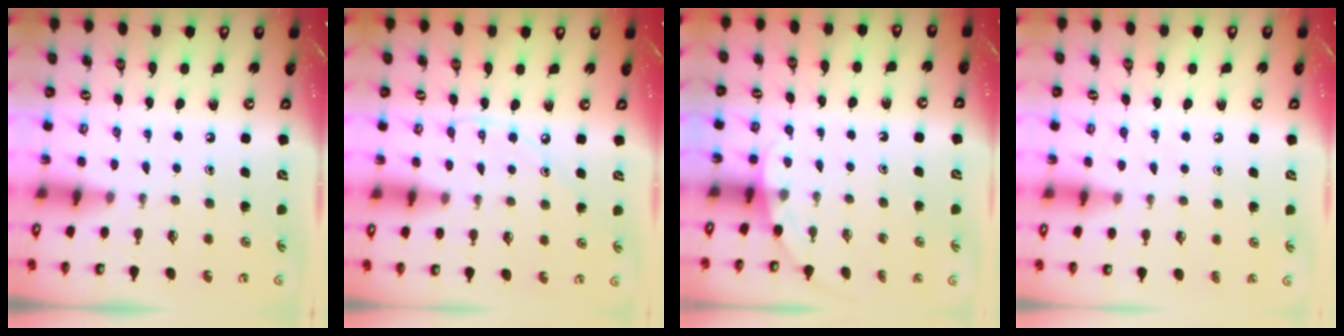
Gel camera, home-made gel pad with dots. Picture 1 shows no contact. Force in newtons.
{"total": 3.9, "press": 3.8, "slide": 0.6}
{"total": 2.5, "press": 2.5, "slide": 0.2}
{"total": 5.5, "press": 5.5, "slide": 0.6}